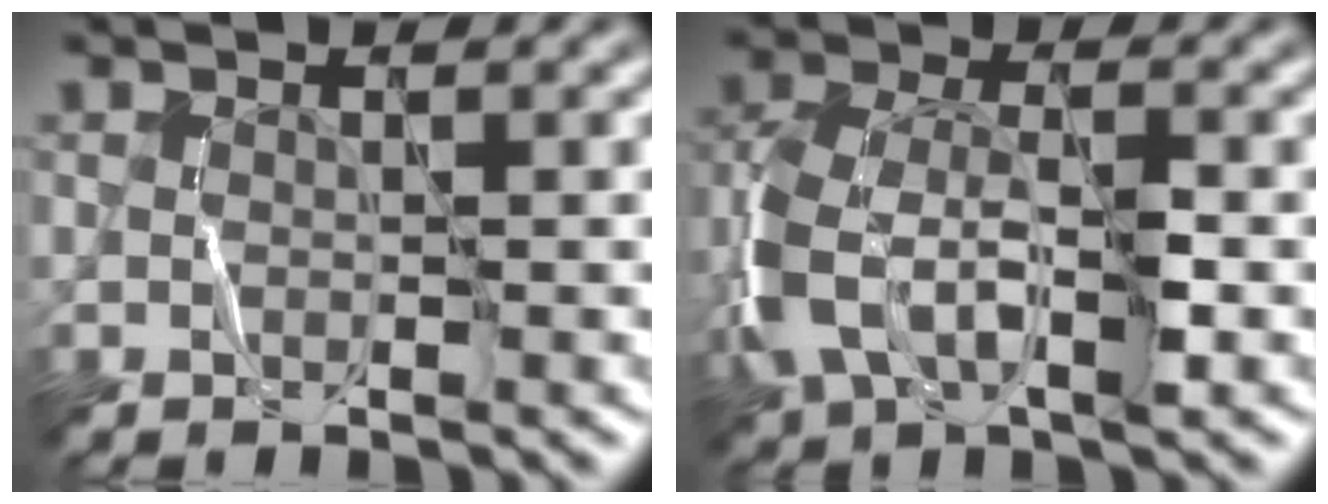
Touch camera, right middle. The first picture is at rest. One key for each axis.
{"total": 6.3, "fx": -2.3, "fy": 3.5, "fz": 4.7, "tx": -0.110, "ty": 0.000, "tz": -0.049}